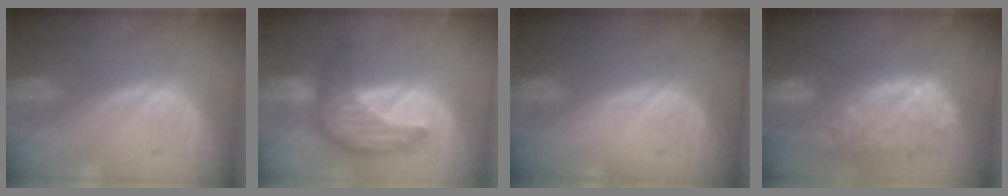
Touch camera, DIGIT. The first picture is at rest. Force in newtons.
{"total": 7.9, "press": 7.6, "slide": 2.2}
{"total": 0.0}
{"total": 12.2, "press": 10.1, "slide": 6.9}